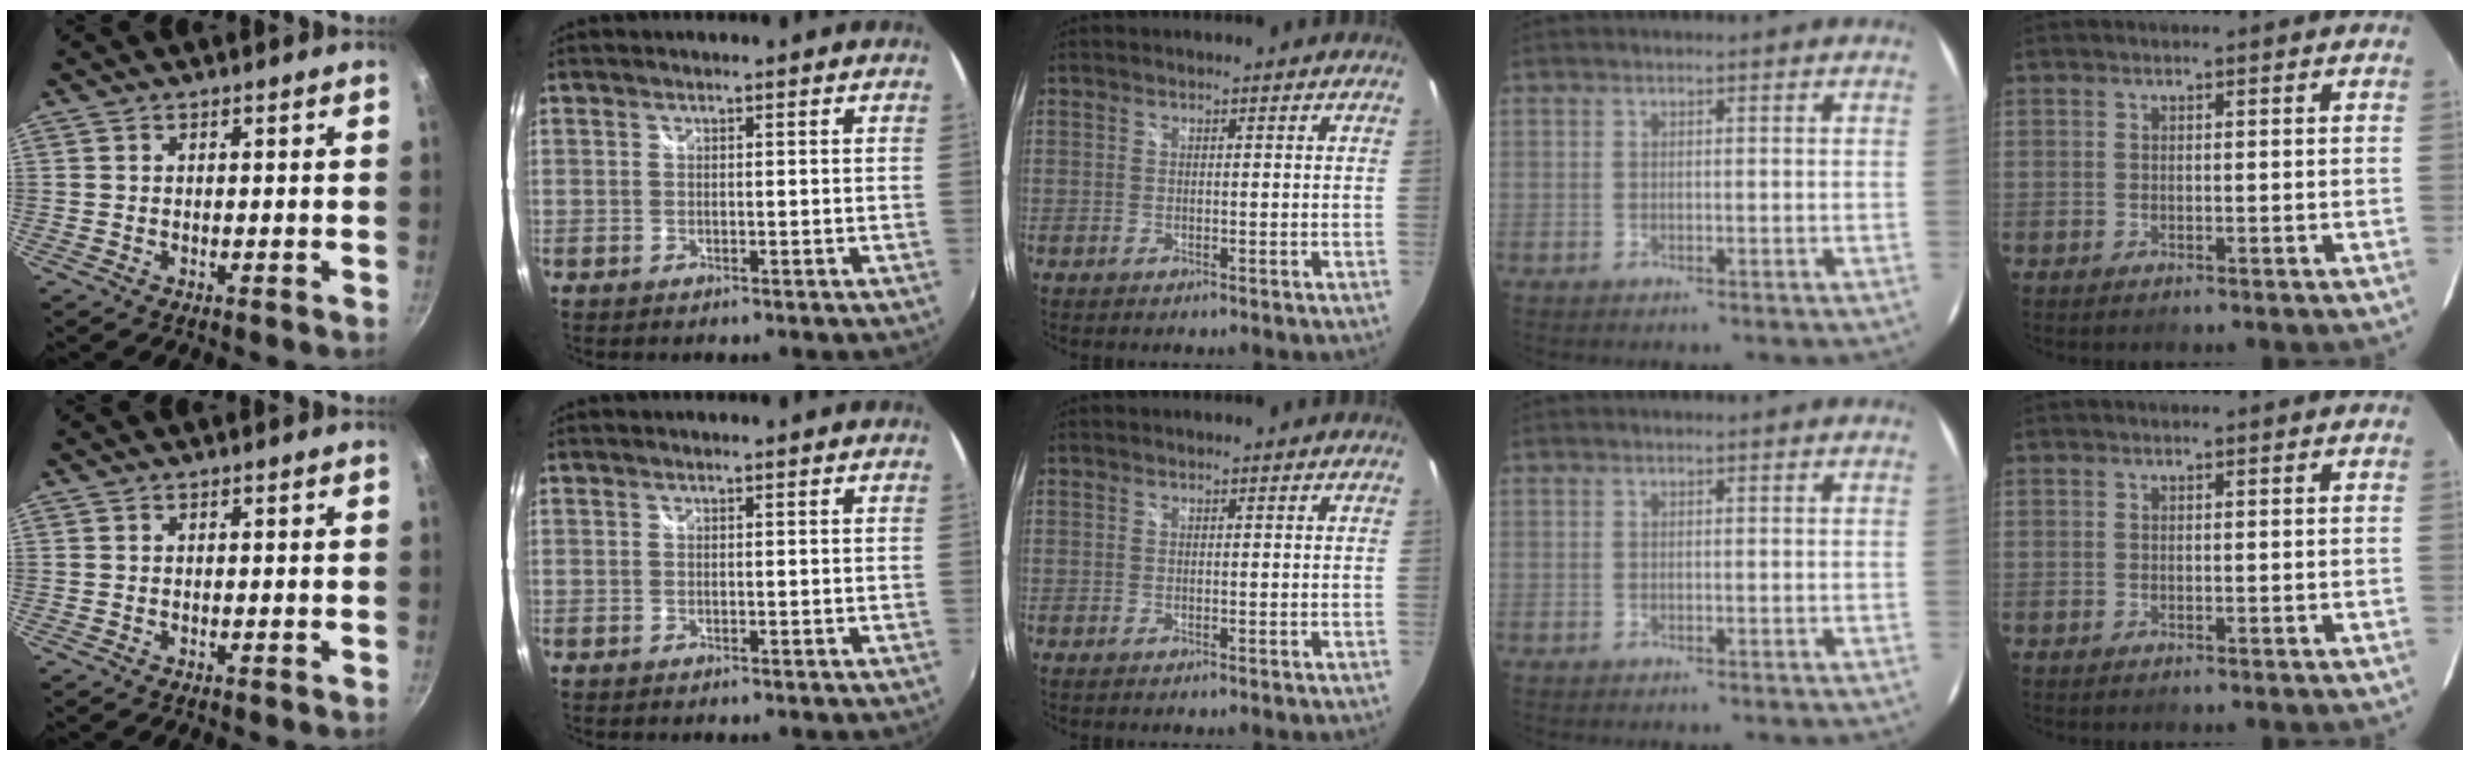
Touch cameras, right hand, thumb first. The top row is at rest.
{}